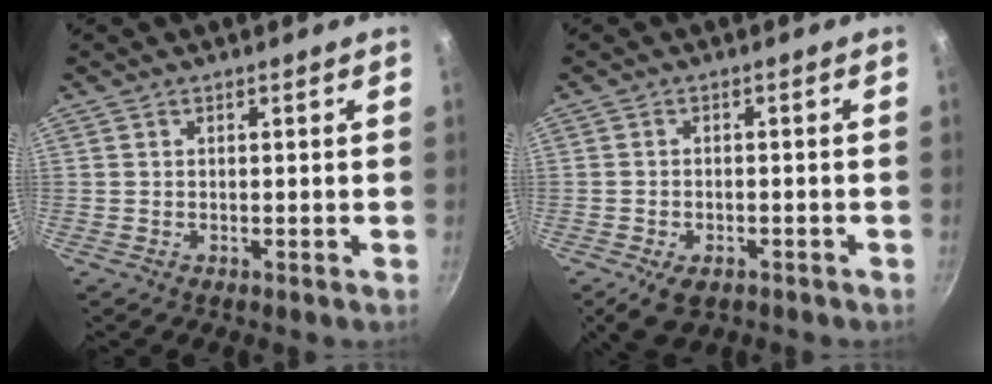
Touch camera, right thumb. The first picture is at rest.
{"total": 5.6, "force": [-2.9, 3.2, 3.5], "torque": [-0.060, 0.007, -0.043]}